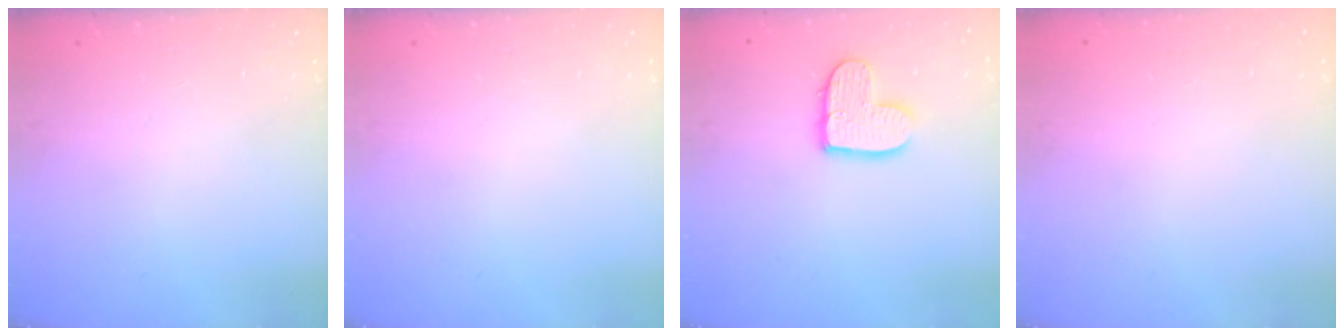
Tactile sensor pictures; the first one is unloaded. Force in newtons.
{"total": 0.0}
{"total": 10.1, "press": 10.1, "slide": 0.7}
{"total": 0.0}